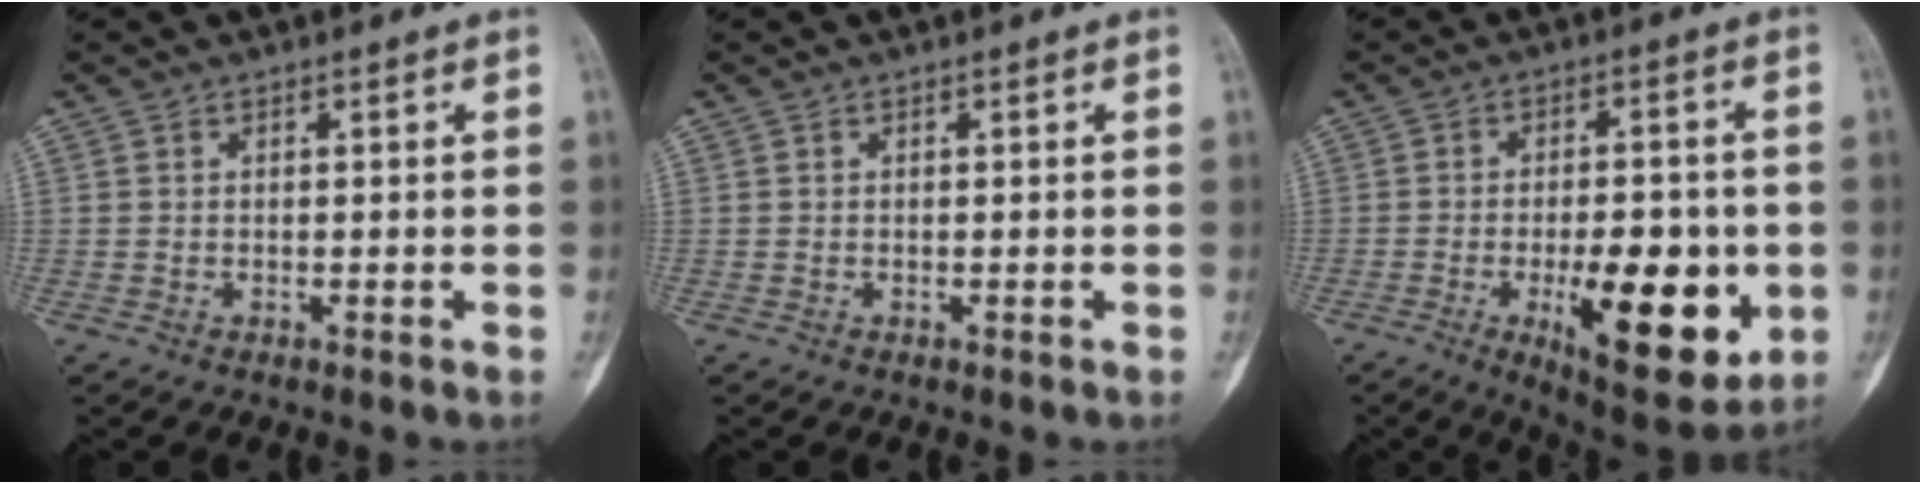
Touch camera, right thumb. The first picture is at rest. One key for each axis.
{"total": 0.0}
{"total": 17.8, "fx": -4.6, "fy": 7.3, "fz": 15.6, "tx": -0.198, "ty": -0.003, "tz": -0.054}